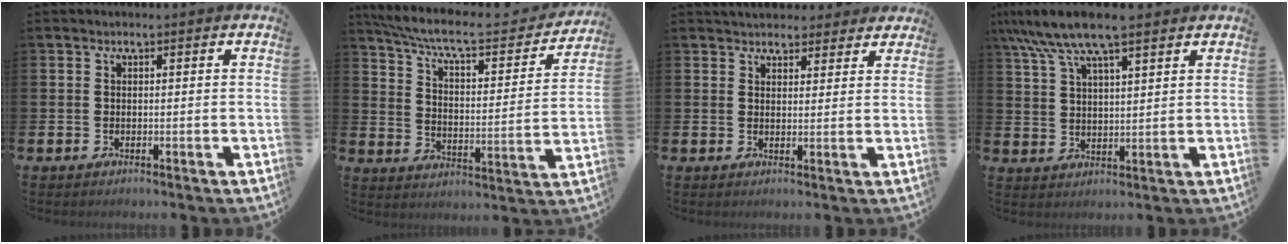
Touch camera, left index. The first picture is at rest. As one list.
[{"total": 8.1, "force": [7.0, 1.7, 3.6], "torque": [-0.094, -0.051, 0.113]}, {"total": 4.0, "force": [3.8, 1.3, 0.0], "torque": [0.003, -0.017, 0.068]}, {"total": 9.1, "force": [7.4, 1.9, 5.0], "torque": [-0.109, -0.016, 0.135]}]